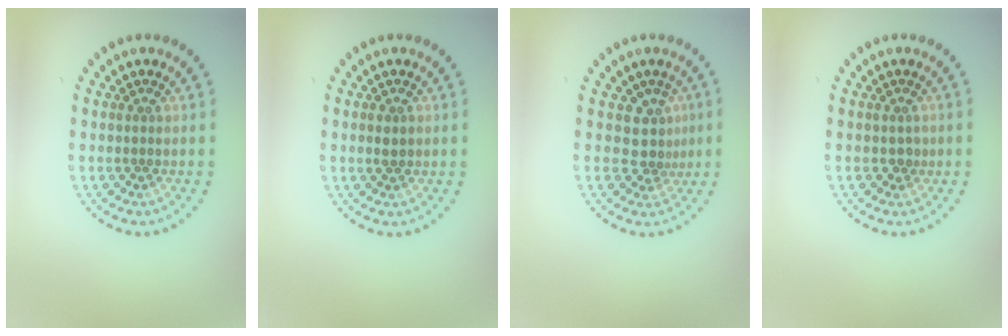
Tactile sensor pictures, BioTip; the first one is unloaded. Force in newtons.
{"total": 1.2, "press": 1.2, "slide": 0.1}
{"total": 2.5, "press": 1.8, "slide": 1.8}
{"total": 0.8, "press": 0.7, "slide": 0.4}